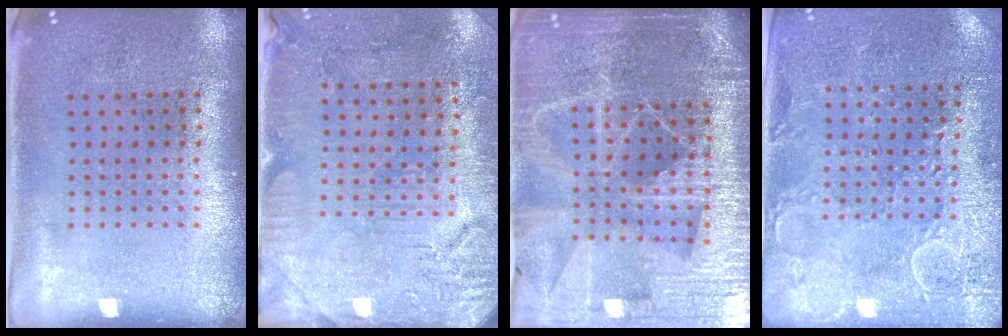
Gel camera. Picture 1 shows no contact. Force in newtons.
{"total": 3.2, "press": 2.8, "slide": 1.5}
{"total": 5.6, "press": 4.9, "slide": 2.6}
{"total": 2.8, "press": 2.7, "slide": 0.7}